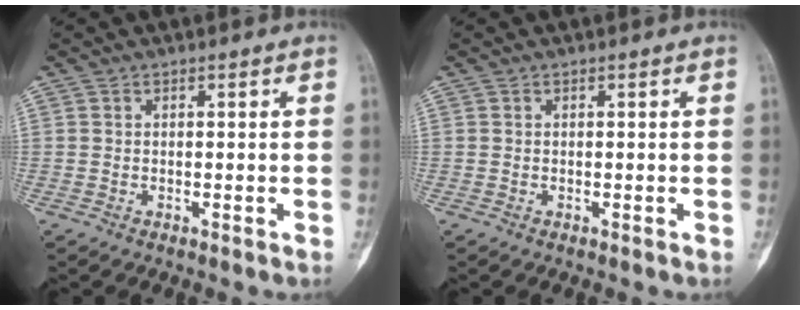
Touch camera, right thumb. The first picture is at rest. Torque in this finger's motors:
{"motor_torque": [-0.04, 0.04, -0.04, -0.01, -0.04]}